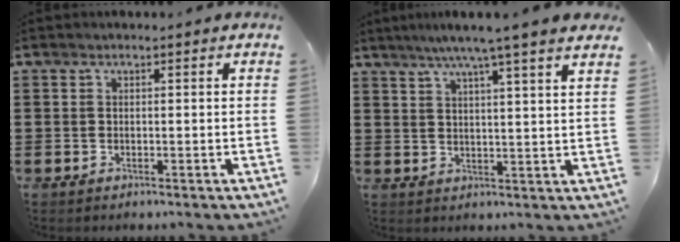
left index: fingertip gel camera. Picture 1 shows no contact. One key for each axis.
{"total": 5.9, "fx": 4.7, "fy": -1.0, "fz": 3.5, "tx": -0.082, "ty": -0.015, "tz": 0.078}